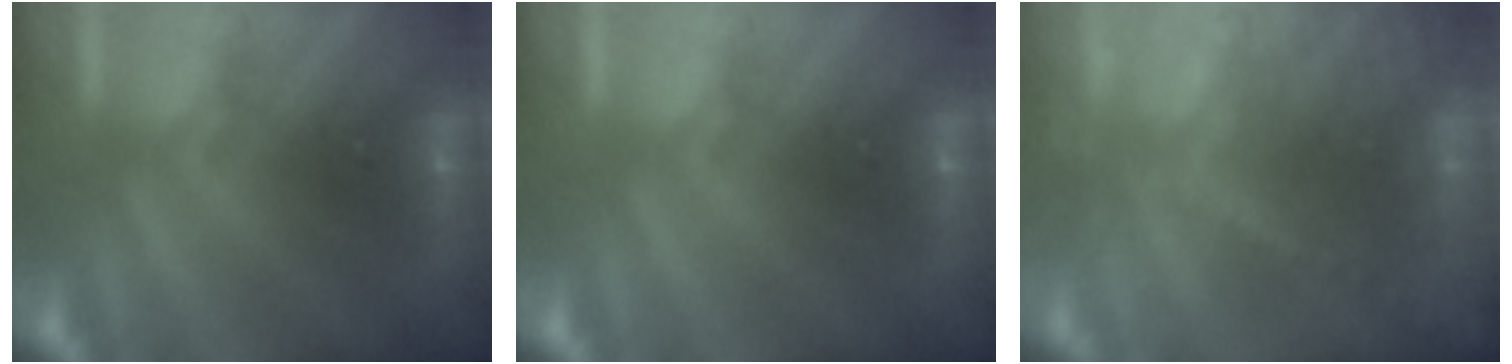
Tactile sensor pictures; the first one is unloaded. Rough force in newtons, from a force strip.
{"total": 0.0}
{"total": 6.9}